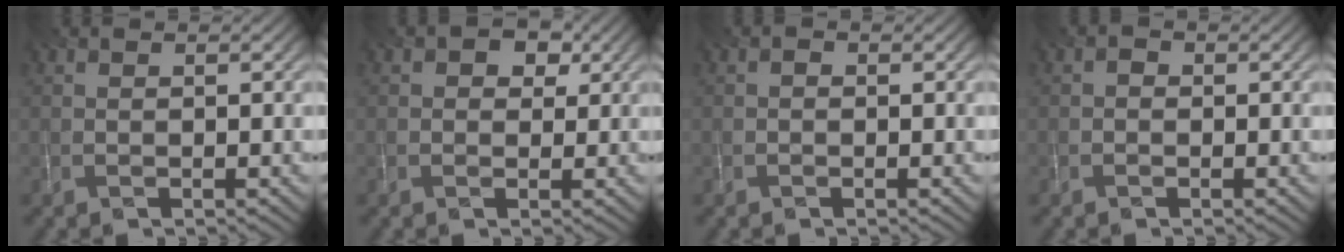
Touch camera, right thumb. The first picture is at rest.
{"total": 3.2, "force": [1.2, 2.6, 1.6], "torque": [-0.022, -0.001, 0.009]}
{"total": 0.6, "force": [-0.2, 0.4, 0.3], "torque": [-0.005, 0.000, -0.007]}
{"total": 0.9, "force": [-0.3, 0.7, 0.4], "torque": [-0.005, -0.001, -0.011]}